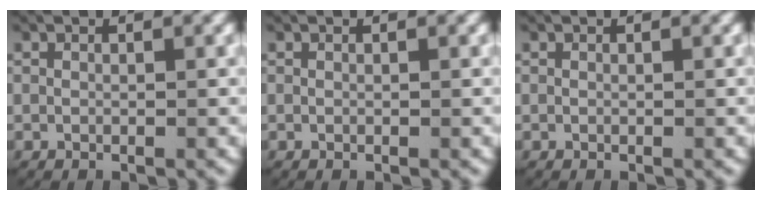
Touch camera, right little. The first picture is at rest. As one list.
[{"total": 0.0}, {"total": 0.0}]